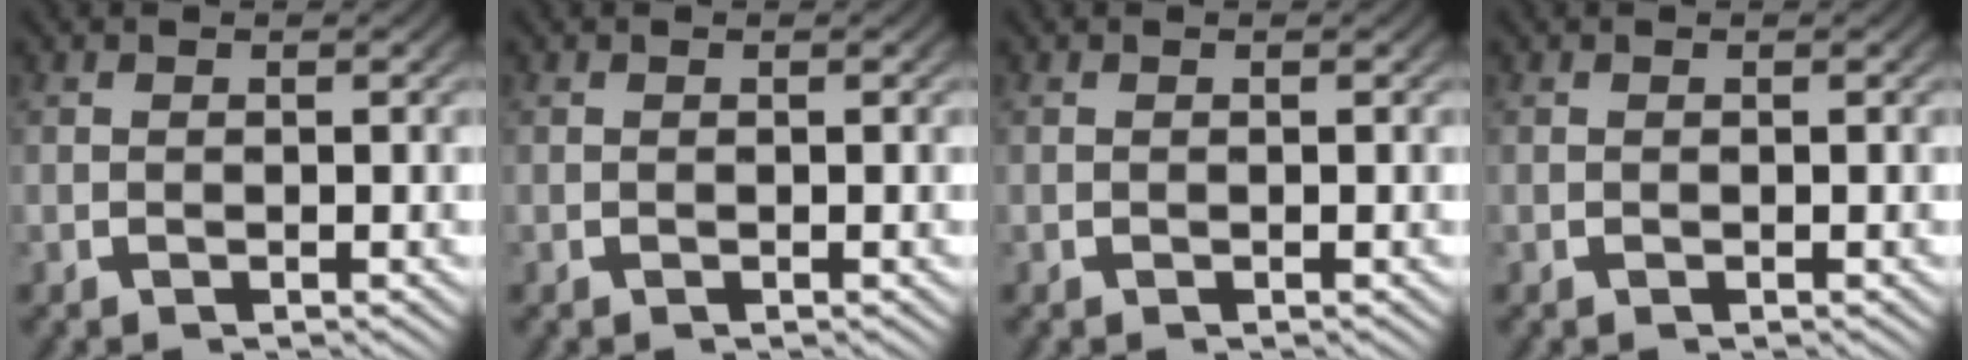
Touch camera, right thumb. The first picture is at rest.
{"total": 0.0}
{"total": 0.0}
{"total": 0.0}